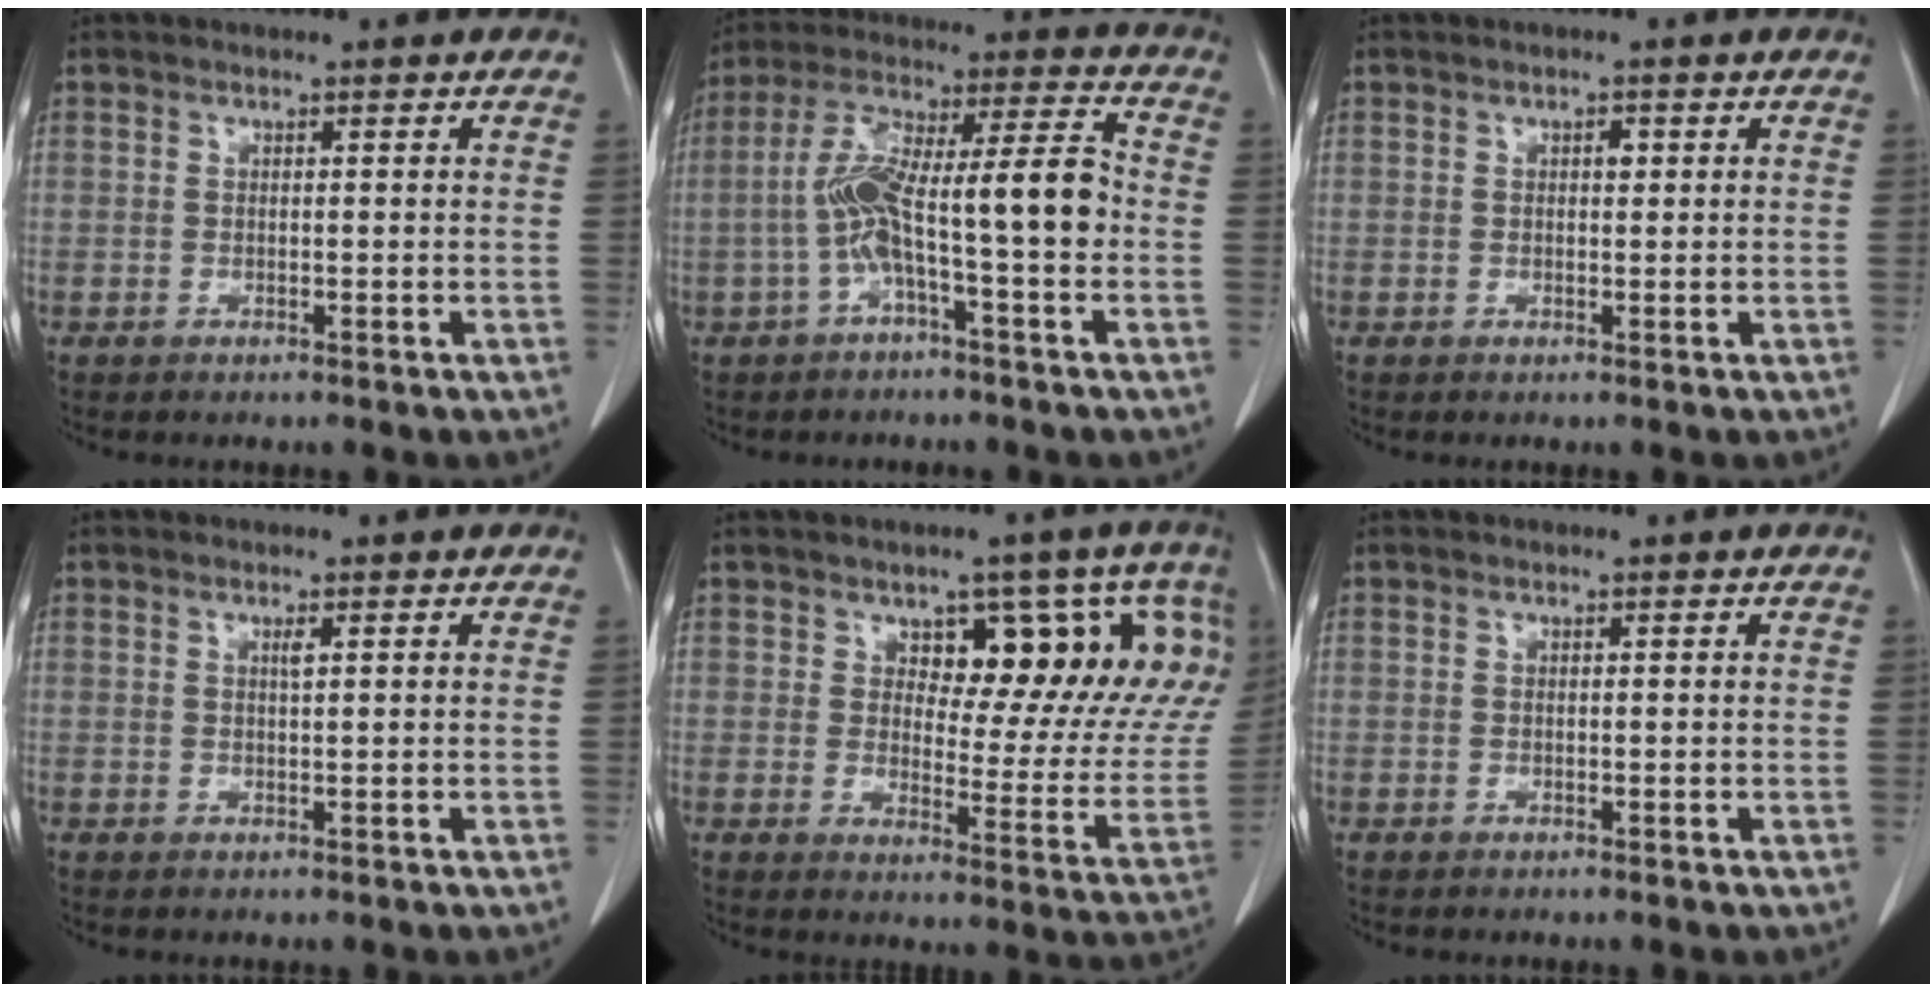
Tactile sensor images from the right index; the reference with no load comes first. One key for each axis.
{"total": 12.9, "fx": -2.5, "fy": 1.6, "fz": 12.6, "tx": -0.231, "ty": 0.040, "tz": -0.044}
{"total": 1.1, "fx": 0.3, "fy": 0.6, "fz": 0.9, "tx": -0.013, "ty": 0.002, "tz": 0.004}
{"total": 0.8, "fx": 0.4, "fy": 0.0, "fz": 0.7, "tx": -0.016, "ty": 0.000, "tz": 0.007}
{"total": 14.4, "fx": 6.7, "fy": 6.8, "fz": 10.9, "tx": -0.108, "ty": 0.007, "tz": 0.089}
{"total": 0.0}